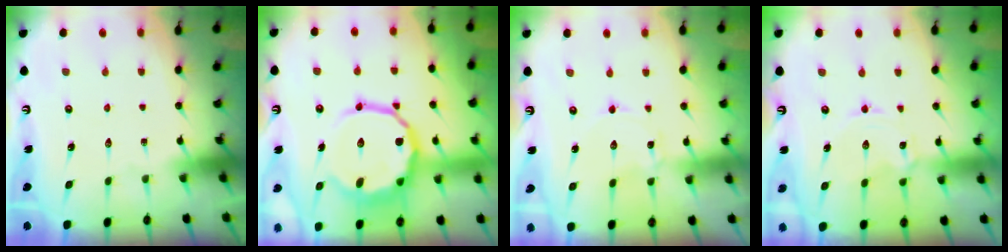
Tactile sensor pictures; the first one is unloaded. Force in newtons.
{"total": 13.5, "press": 13.3, "slide": 2.6}
{"total": 0.9, "press": 0.9, "slide": 0.0}
{"total": 1.7, "press": 1.7, "slide": 0.1}